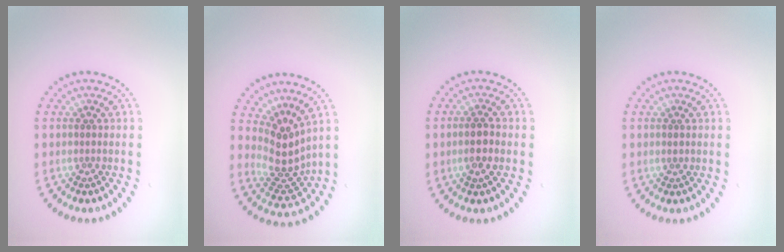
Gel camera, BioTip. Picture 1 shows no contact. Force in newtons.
{"total": 3.6, "press": 2.6, "slide": 2.5}
{"total": 1.6, "press": 1.5, "slide": 0.4}
{"total": 0.6, "press": 0.6, "slide": 0.1}